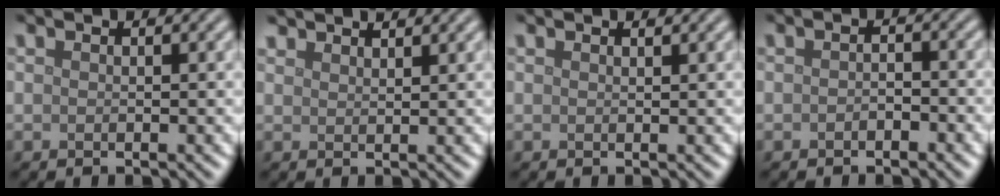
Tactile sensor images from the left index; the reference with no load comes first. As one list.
[{"total": 2.5, "force": [2.4, 0.3, 0.5], "torque": [-0.005, 0.003, 0.033]}, {"total": 0.5, "force": [0.5, 0.0, 0.2], "torque": [-0.003, 0.001, 0.010]}, {"total": 1.2, "force": [-0.6, 0.6, 0.7], "torque": [-0.014, 0.001, -0.012]}]